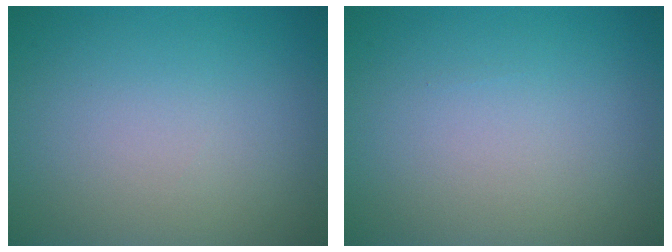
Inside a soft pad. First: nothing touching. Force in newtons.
{"total": 0.0}